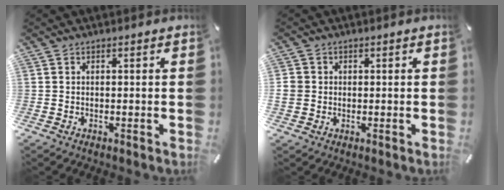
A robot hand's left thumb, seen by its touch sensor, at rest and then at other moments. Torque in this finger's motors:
{"motor_torque": [0.53, 1.26, 0.51, 0.25, 0.20]}